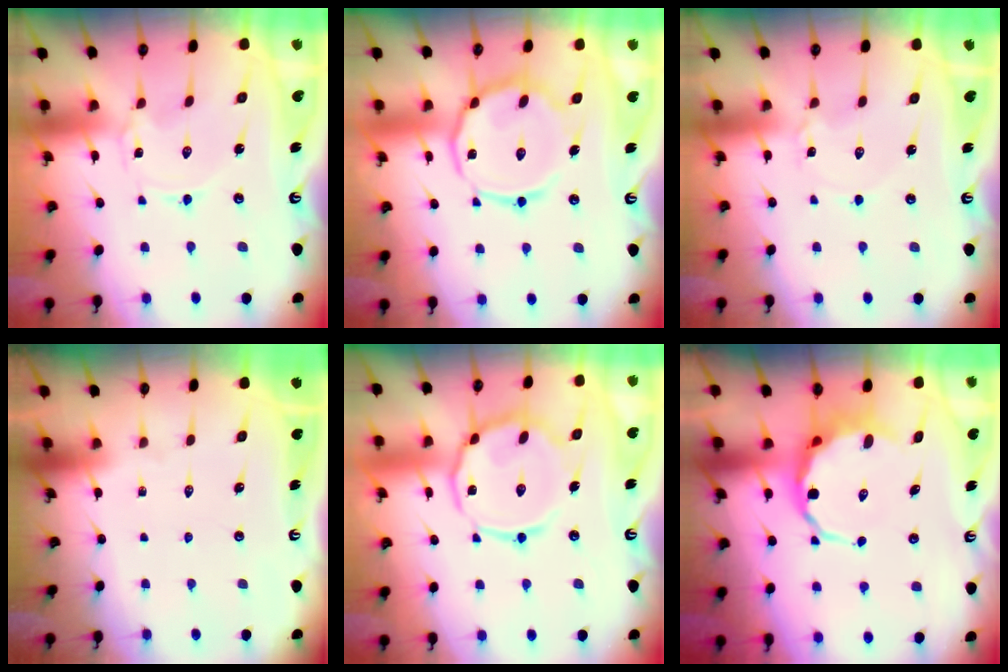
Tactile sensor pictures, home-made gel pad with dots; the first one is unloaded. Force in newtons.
{"total": 14.6, "press": 14.5, "slide": 0.9}
{"total": 1.6, "press": 1.6, "slide": 0.2}
{"total": 0.0}
{"total": 15.5, "press": 15.5, "slide": 1.0}
{"total": 7.7, "press": 7.4, "slide": 2.1}